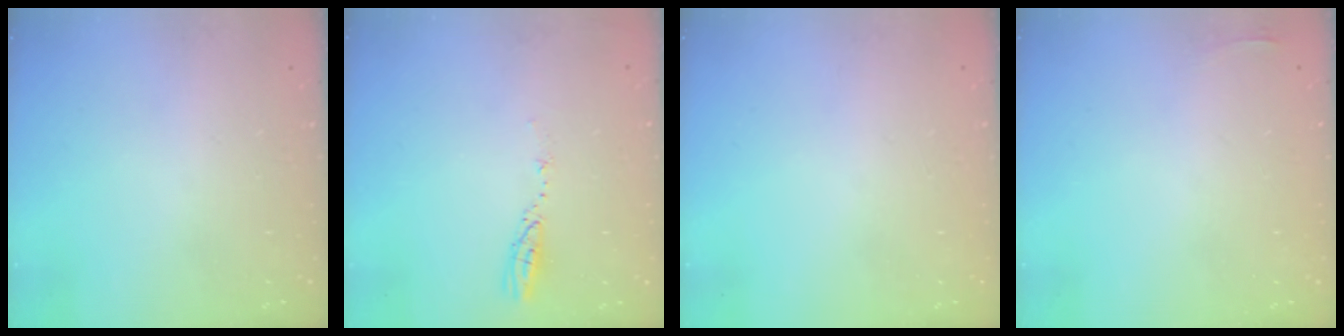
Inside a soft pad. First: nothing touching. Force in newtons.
{"total": 3.8, "press": 3.8, "slide": 0.4}
{"total": 0.0}
{"total": 3.3, "press": 2.7, "slide": 1.8}